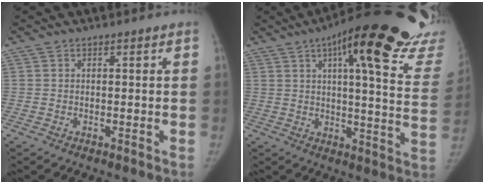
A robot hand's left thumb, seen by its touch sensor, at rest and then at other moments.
{"total": 30.4, "force": [21.3, 6.5, 20.7], "torque": [-0.220, -0.089, 0.260]}